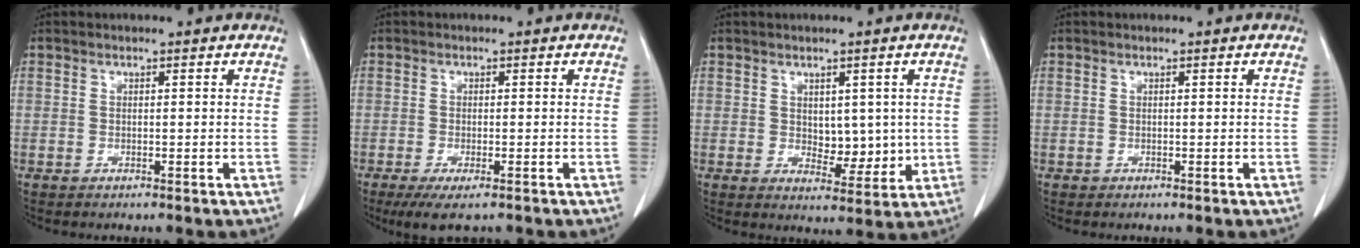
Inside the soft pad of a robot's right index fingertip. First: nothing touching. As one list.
[{"total": 5.2, "force": [-3.6, 1.2, 3.5], "torque": [-0.054, -0.014, -0.054]}, {"total": 5.1, "force": [0.5, 3.1, 4.1], "torque": [-0.050, -0.007, 0.020]}, {"total": 0.0}]